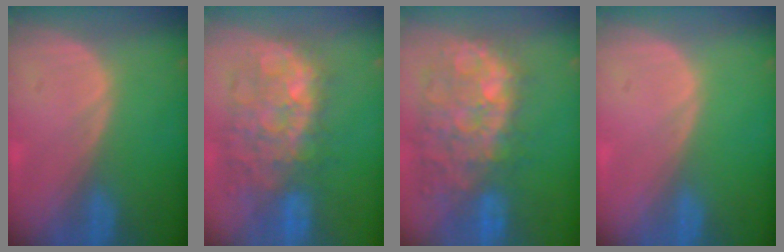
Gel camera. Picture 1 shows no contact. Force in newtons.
{"total": 10.7, "press": 10.1, "slide": 3.6}
{"total": 12.5, "press": 11.3, "slide": 5.4}
{"total": 0.0}